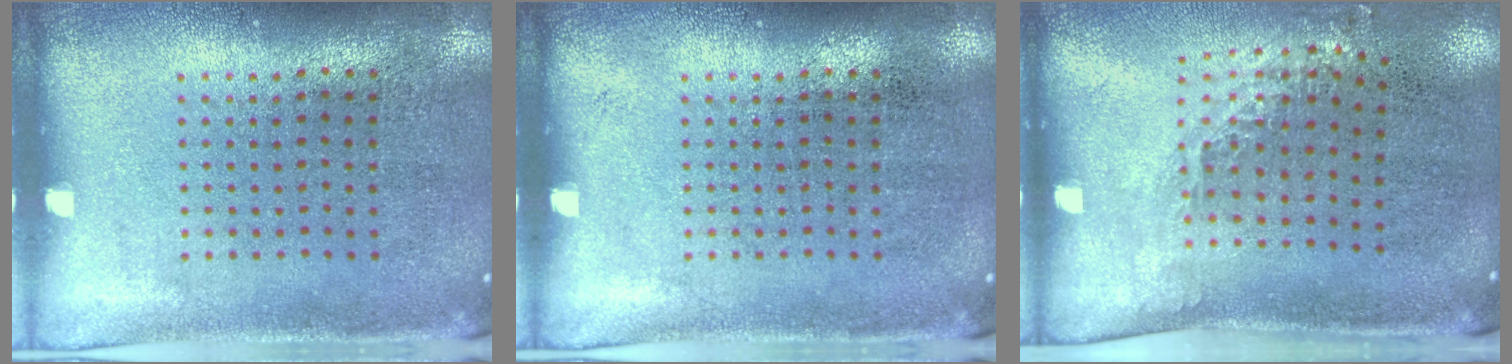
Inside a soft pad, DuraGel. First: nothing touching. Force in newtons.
{"total": 0.0}
{"total": 1.2, "press": 1.0, "slide": 0.8}